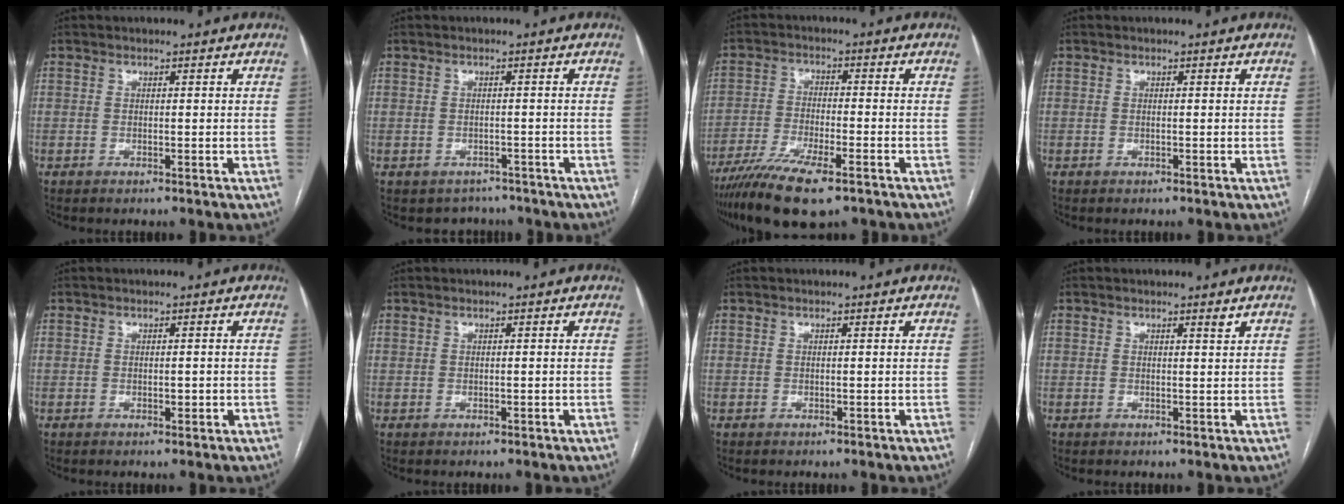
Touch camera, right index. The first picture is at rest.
{"total": 3.2, "force": [-2.6, 1.8, -0.3], "torque": [0.004, 0.011, -0.034]}
{"total": 12.3, "force": [-8.7, 2.3, 8.4], "torque": [-0.151, -0.029, -0.146]}
{"total": 0.0}
{"total": 1.1, "force": [-0.2, 0.6, 0.9], "torque": [-0.012, 0.000, -0.002]}
{"total": 0.0}
{"total": 0.0}
{"total": 0.7, "force": [0.6, -0.1, 0.4], "torque": [-0.014, -0.006, 0.010]}